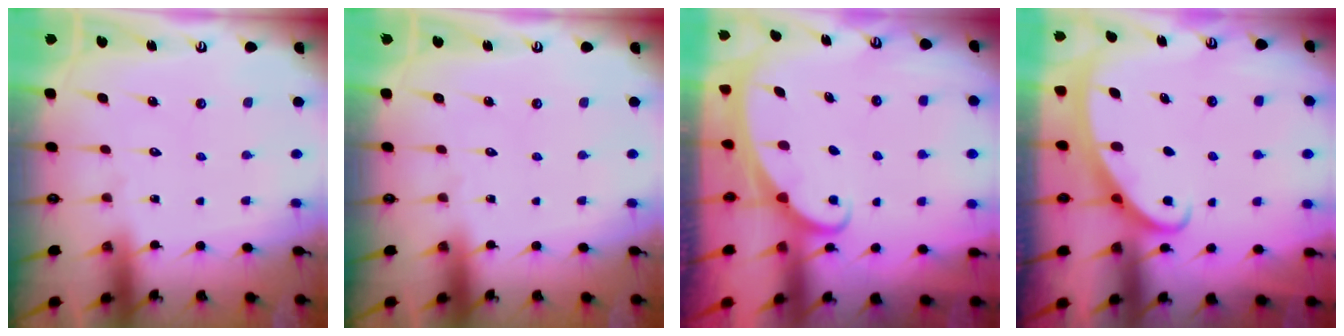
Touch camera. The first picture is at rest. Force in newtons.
{"total": 0.0}
{"total": 2.0, "press": 2.0, "slide": 0.2}
{"total": 2.6, "press": 2.6, "slide": 0.4}